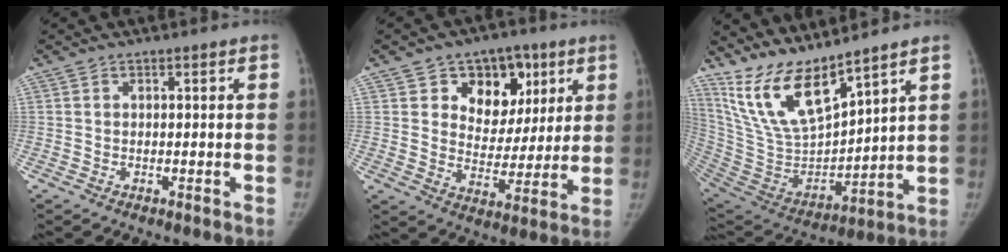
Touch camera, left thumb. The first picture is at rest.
{"total": 12.8, "force": [5.9, 9.6, 6.1], "torque": [-0.037, -0.020, 0.092]}
{"total": 16.3, "force": [13.1, 3.7, 8.9], "torque": [-0.147, -0.078, 0.274]}